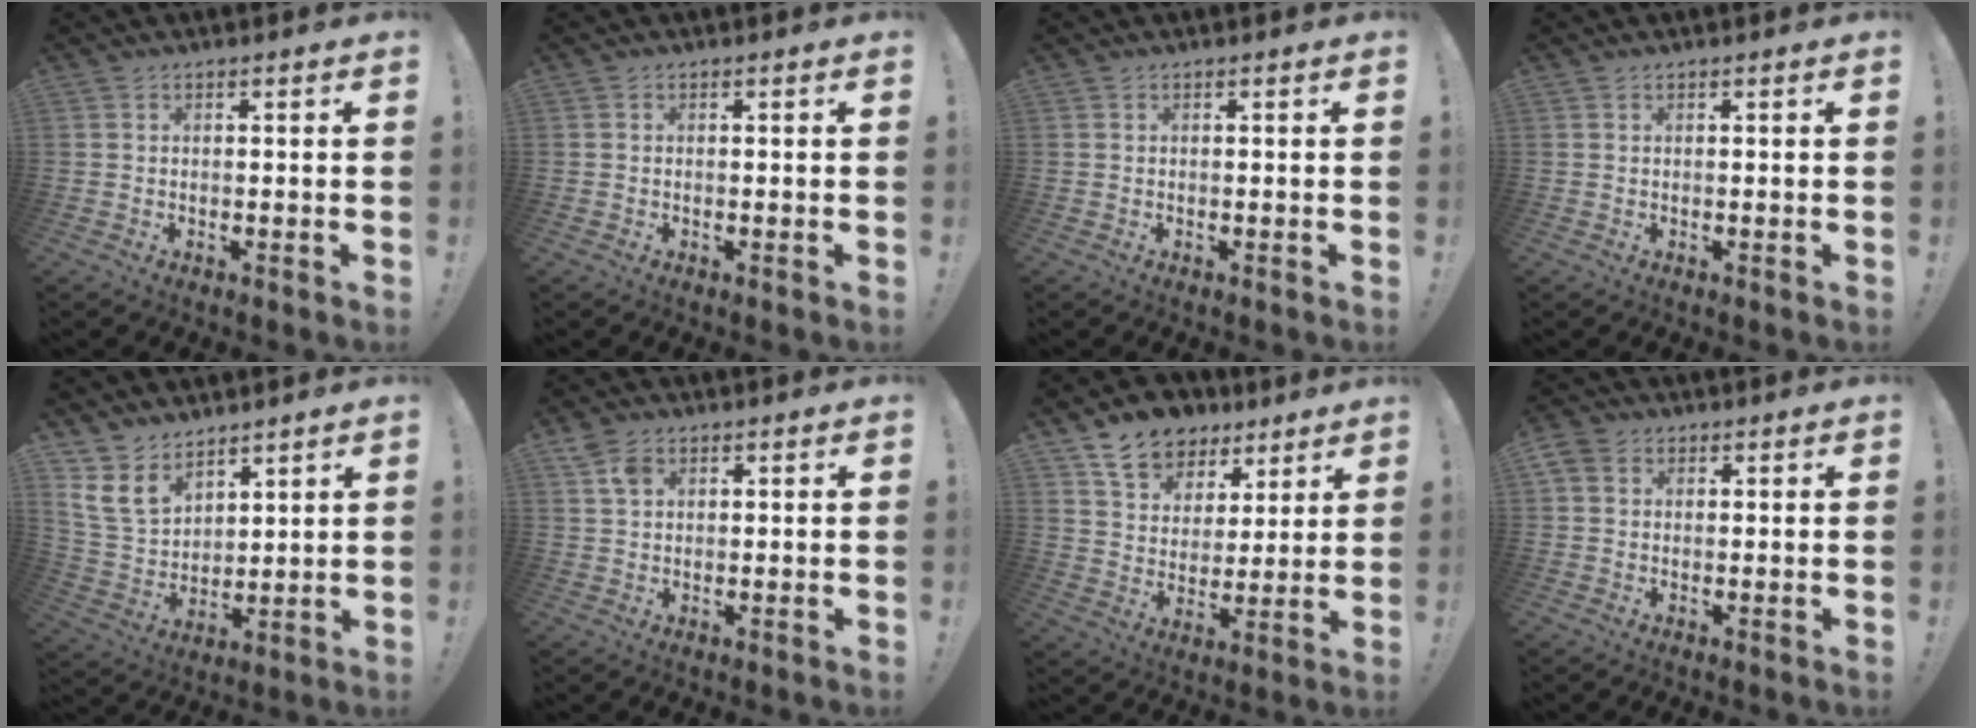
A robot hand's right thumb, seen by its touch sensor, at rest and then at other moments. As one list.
[{"total": 0.0}, {"total": 0.0}, {"total": 0.0}, {"total": 12.0, "force": [7.8, 7.6, 5.0], "torque": [-0.105, -0.044, 0.160]}, {"total": 4.6, "force": [2.2, 3.2, 2.5], "torque": [-0.045, 0.002, 0.044]}, {"total": 11.8, "force": [8.2, 7.8, 3.3], "torque": [-0.050, -0.057, 0.156]}, {"total": 4.2, "force": [1.5, 3.3, 2.1], "torque": [-0.044, 0.004, 0.033]}]